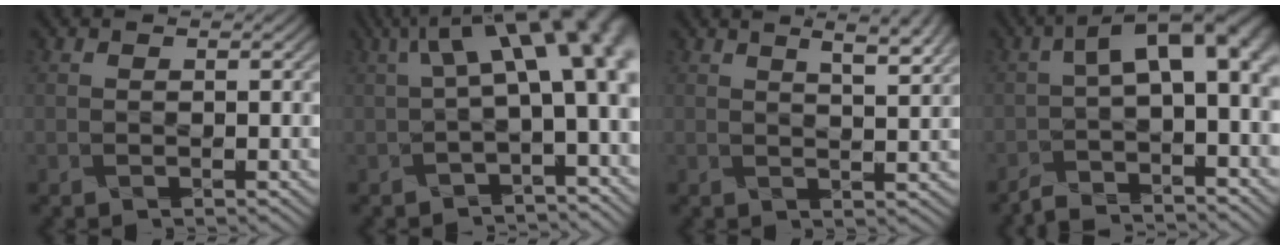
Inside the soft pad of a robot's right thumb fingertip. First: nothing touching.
{"total": 12.7, "force": [2.3, 5.1, 11.4], "torque": [-0.159, 0.013, 0.051]}
{"total": 6.4, "force": [4.0, 1.7, 4.7], "torque": [-0.050, 0.023, 0.045]}
{"total": 8.3, "force": [-2.3, 3.3, 7.2], "torque": [-0.112, -0.003, -0.043]}